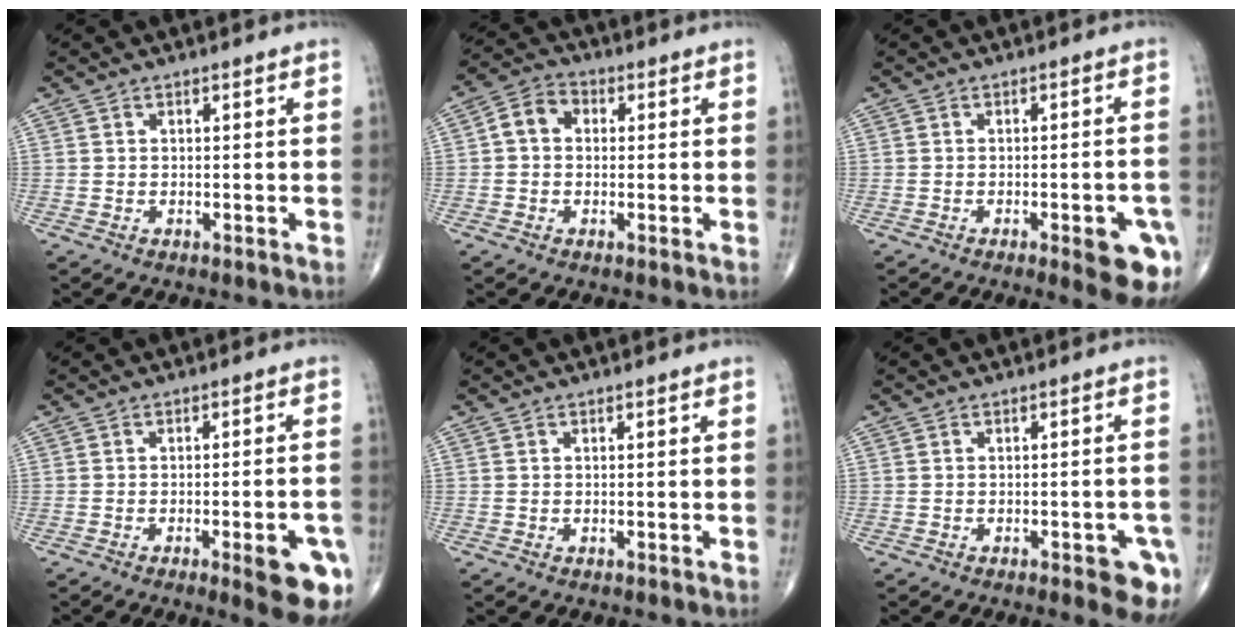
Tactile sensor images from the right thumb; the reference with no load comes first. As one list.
[{"total": 5.4, "force": [0.4, 4.3, 3.3], "torque": [-0.046, 0.017, -0.003]}, {"total": 9.4, "force": [-4.1, 2.6, 8.1], "torque": [-0.080, 0.009, -0.045]}, {"total": 10.2, "force": [-4.4, 2.4, 8.8], "torque": [-0.093, 0.008, -0.049]}, {"total": 0.0}, {"total": 6.6, "force": [-3.2, 2.3, 5.3], "torque": [-0.046, 0.009, -0.036]}]